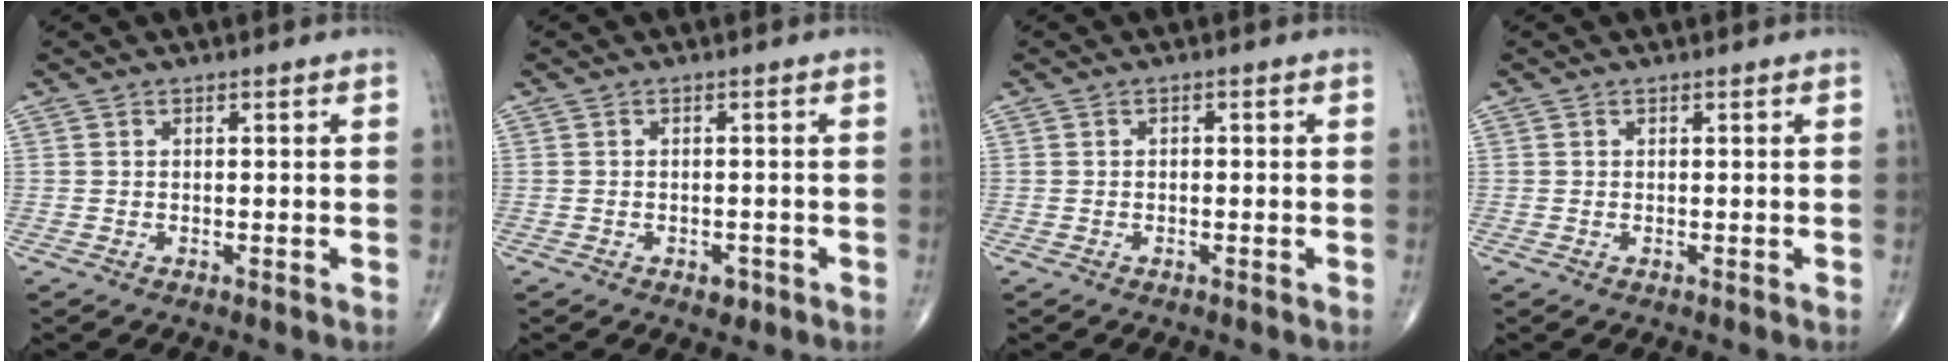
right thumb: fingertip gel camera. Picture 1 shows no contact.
{"total": 1.8, "force": [-0.9, 1.2, 0.9], "torque": [-0.006, 0.003, -0.009]}
{"total": 0.6, "force": [-0.1, 0.4, 0.4], "torque": [-0.003, 0.003, -0.004]}
{"total": 0.0}